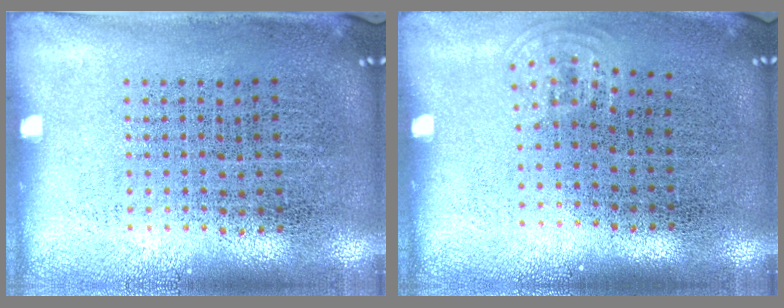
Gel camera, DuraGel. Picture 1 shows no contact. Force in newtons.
{"total": 0.8, "press": 0.5, "slide": 0.6}